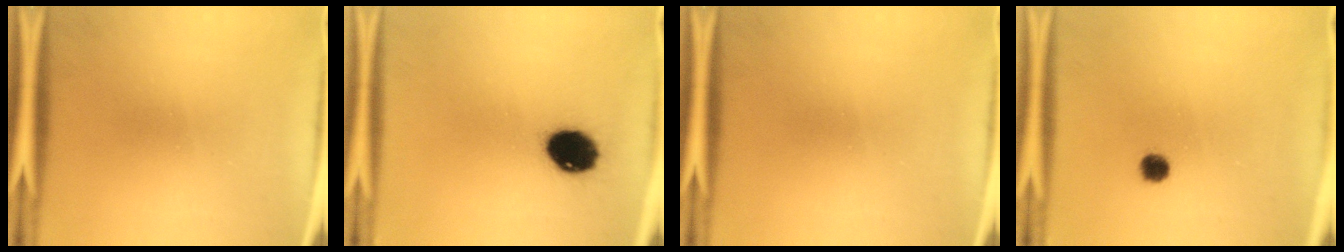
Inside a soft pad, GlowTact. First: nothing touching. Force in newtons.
{"total": 11.2}
{"total": 0.0}
{"total": 2.8}